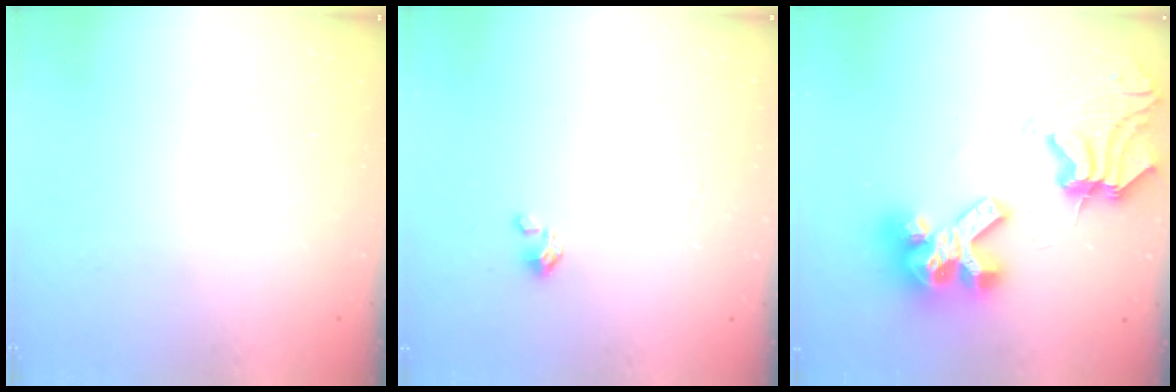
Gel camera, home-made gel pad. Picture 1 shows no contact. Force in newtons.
{"total": 0.0}
{"total": 16.4, "press": 16.3, "slide": 1.9}